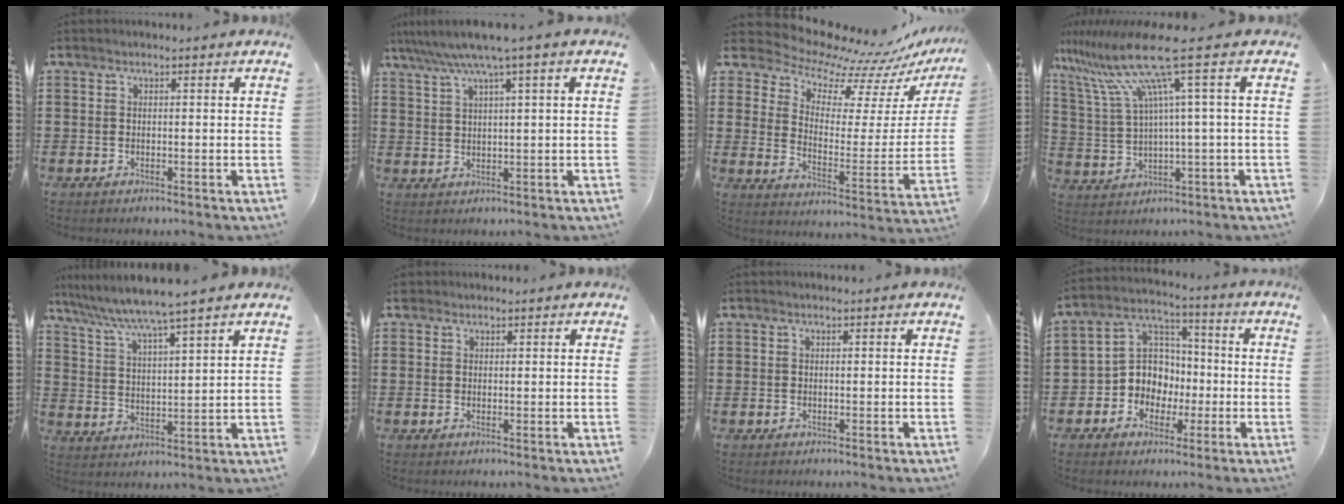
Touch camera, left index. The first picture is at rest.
{"total": 5.0, "force": [2.9, -0.3, 4.0], "torque": [-0.085, -0.008, 0.047]}
{"total": 10.0, "force": [9.0, 3.2, 3.1], "torque": [-0.077, -0.082, 0.148]}
{"total": 11.5, "force": [5.2, 0.5, 10.2], "torque": [-0.241, -0.028, 0.071]}
{"total": 5.7, "force": [4.9, -1.0, 2.6], "torque": [-0.071, -0.033, 0.079]}
{"total": 1.1, "force": [0.9, 0.7, 0.1], "torque": [-0.005, 0.006, 0.016]}
{"total": 0.0}
{"total": 7.2, "force": [-2.1, 6.7, 1.8], "torque": [-0.065, 0.007, -0.042]}